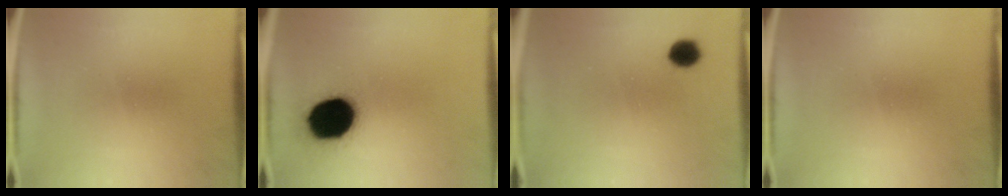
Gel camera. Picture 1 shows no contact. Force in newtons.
{"total": 17.4}
{"total": 4.2}
{"total": 0.0}